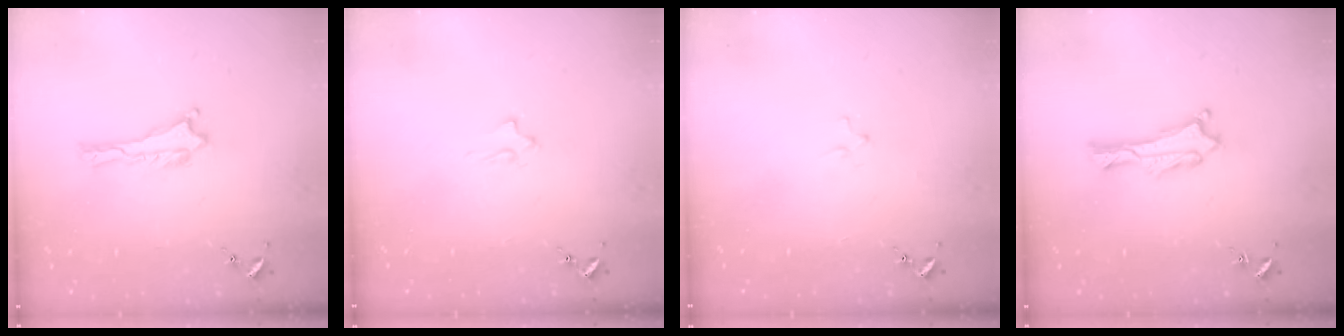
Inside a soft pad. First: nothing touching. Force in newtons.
{"total": 2.0, "press": 2.0, "slide": 0.4}
{"total": 0.8, "press": 0.8, "slide": 0.2}
{"total": 0.8, "press": 0.7, "slide": 0.2}